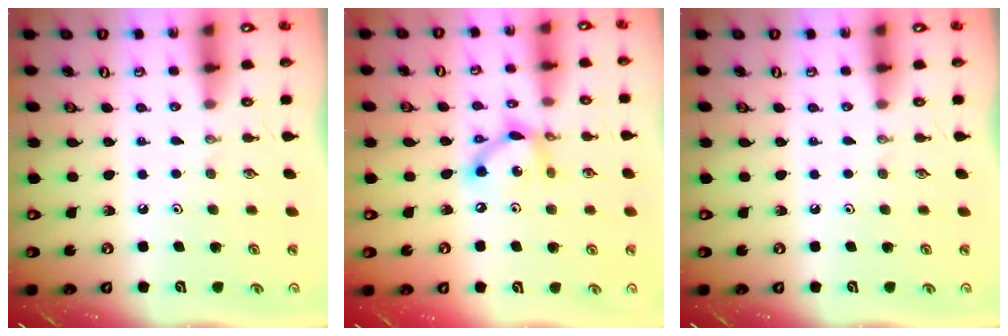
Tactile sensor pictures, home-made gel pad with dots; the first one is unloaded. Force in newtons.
{"total": 9.8, "press": 9.8, "slide": 0.7}
{"total": 0.0}